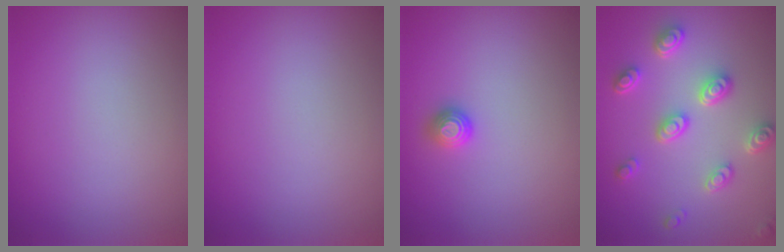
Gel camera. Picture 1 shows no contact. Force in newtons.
{"total": 0.0}
{"total": 1.2, "press": 1.1, "slide": 0.4}
{"total": 4.4, "press": 3.7, "slide": 2.3}